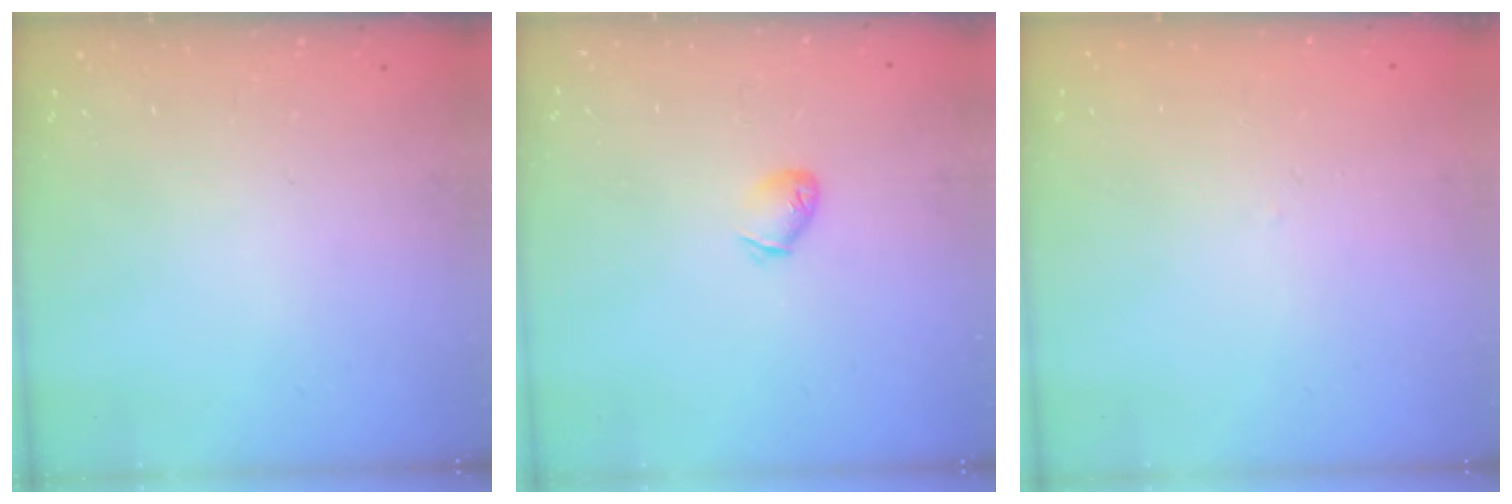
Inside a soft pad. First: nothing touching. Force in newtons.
{"total": 4.1, "press": 4.0, "slide": 0.9}
{"total": 1.6, "press": 1.6, "slide": 0.3}